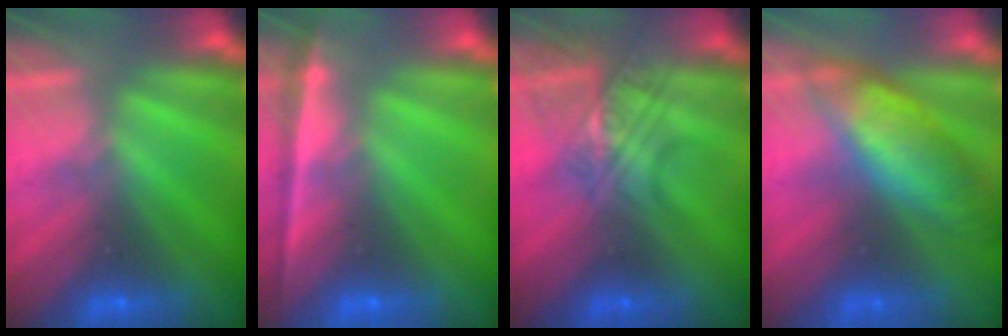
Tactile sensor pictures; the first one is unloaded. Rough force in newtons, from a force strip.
{"total": 1.9}
{"total": 2.5}
{"total": 6.1}